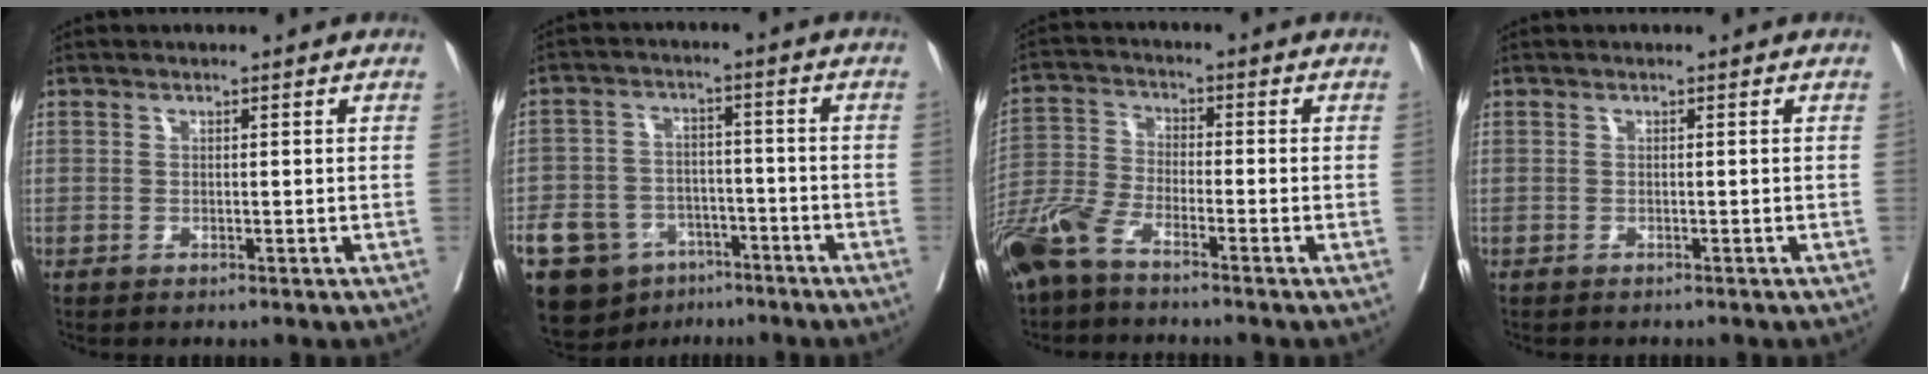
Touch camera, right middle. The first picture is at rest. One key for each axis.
{"total": 16.7, "fx": -9.9, "fy": 11.3, "fz": 7.3, "tx": -0.180, "ty": 0.009, "tz": -0.152}
{"total": 8.2, "fx": -6.2, "fy": 1.7, "fz": 5.0, "tx": -0.121, "ty": -0.020, "tz": -0.134}
{"total": 1.3, "fx": -1.2, "fy": 0.3, "fz": 0.4, "tx": -0.017, "ty": -0.005, "tz": -0.017}